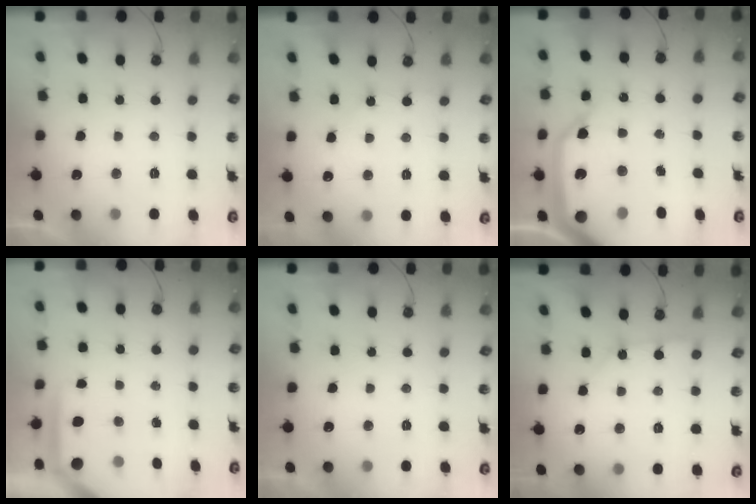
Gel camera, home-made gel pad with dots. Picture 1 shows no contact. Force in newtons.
{"total": 3.2, "press": 3.2, "slide": 0.5}
{"total": 21.5, "press": 21.3, "slide": 3.1}
{"total": 5.2, "press": 5.2, "slide": 0.5}
{"total": 0.0}
{"total": 1.8, "press": 1.7, "slide": 0.3}